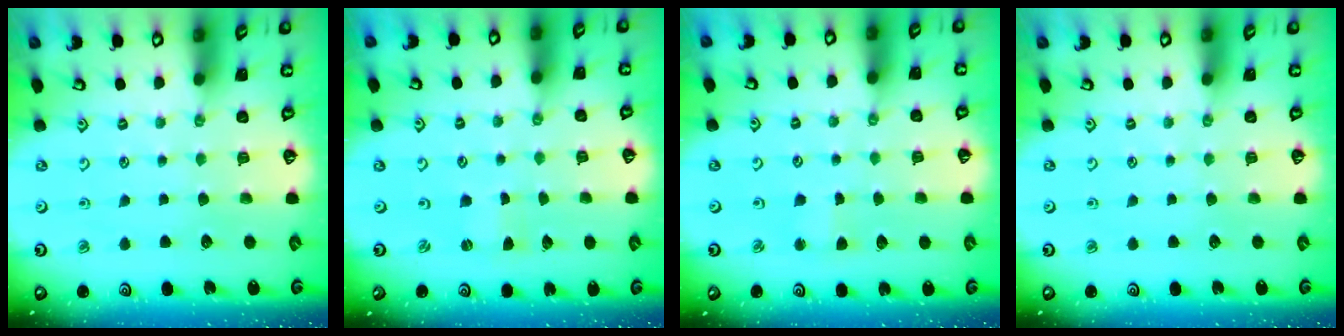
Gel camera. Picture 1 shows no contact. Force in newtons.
{"total": 0.0}
{"total": 2.4, "press": 2.4, "slide": 0.3}
{"total": 0.0}